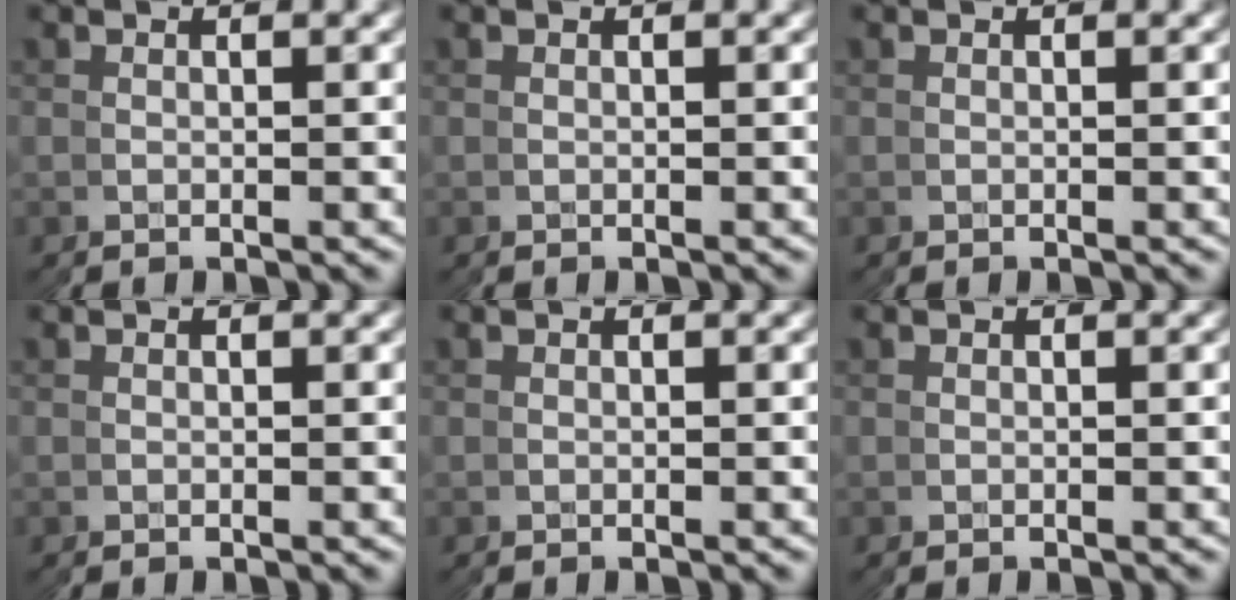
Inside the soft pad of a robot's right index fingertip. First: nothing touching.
{"total": 0.0}
{"total": 0.0}
{"total": 0.0}
{"total": 0.0}
{"total": 0.0}